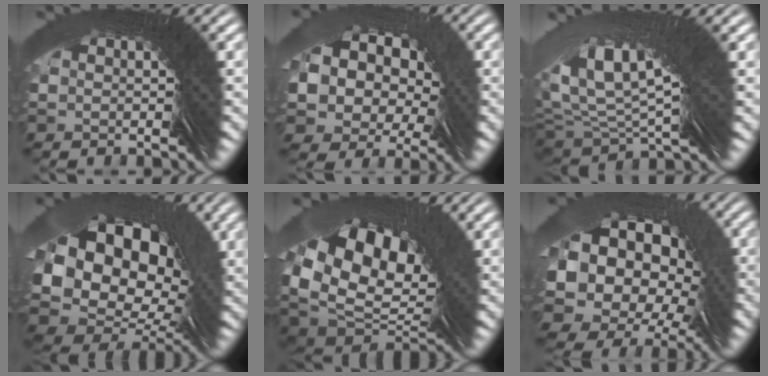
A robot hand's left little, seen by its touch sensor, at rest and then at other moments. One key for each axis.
{"total": 7.4, "fx": 3.4, "fy": 6.5, "fz": 1.0, "tx": -0.065, "ty": -0.001, "tz": 0.044}
{"total": 5.4, "fx": 3.0, "fy": 0.2, "fz": 4.5, "tx": -0.083, "ty": 0.031, "tz": 0.047}
{"total": 7.3, "fx": -0.1, "fy": 6.3, "fz": 3.8, "tx": -0.082, "ty": -0.013, "tz": -0.001}
{"total": 8.5, "fx": 0.8, "fy": 5.5, "fz": 6.4, "tx": -0.105, "ty": -0.007, "tz": 0.010}
{"total": 11.0, "fx": 1.5, "fy": 10.3, "fz": 3.5, "tx": -0.124, "ty": -0.013, "tz": 0.022}